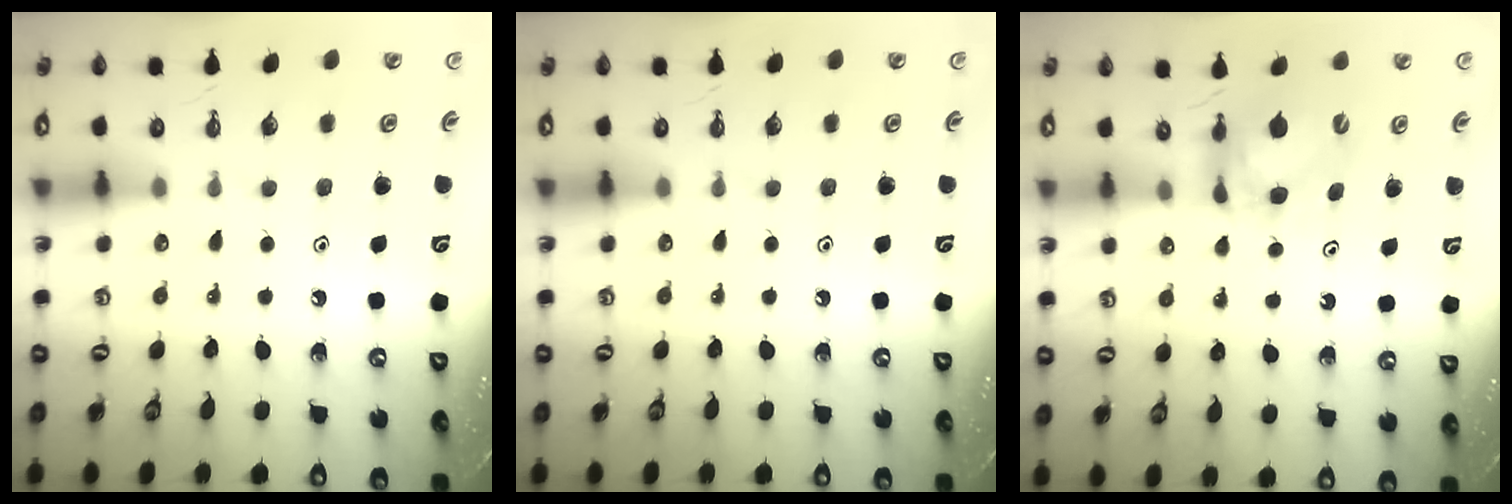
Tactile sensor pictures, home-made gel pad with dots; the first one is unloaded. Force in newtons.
{"total": 0.0}
{"total": 6.3, "press": 6.2, "slide": 0.6}